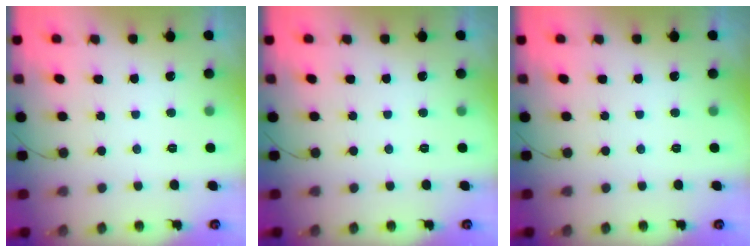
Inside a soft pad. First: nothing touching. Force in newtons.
{"total": 0.0}
{"total": 0.0}